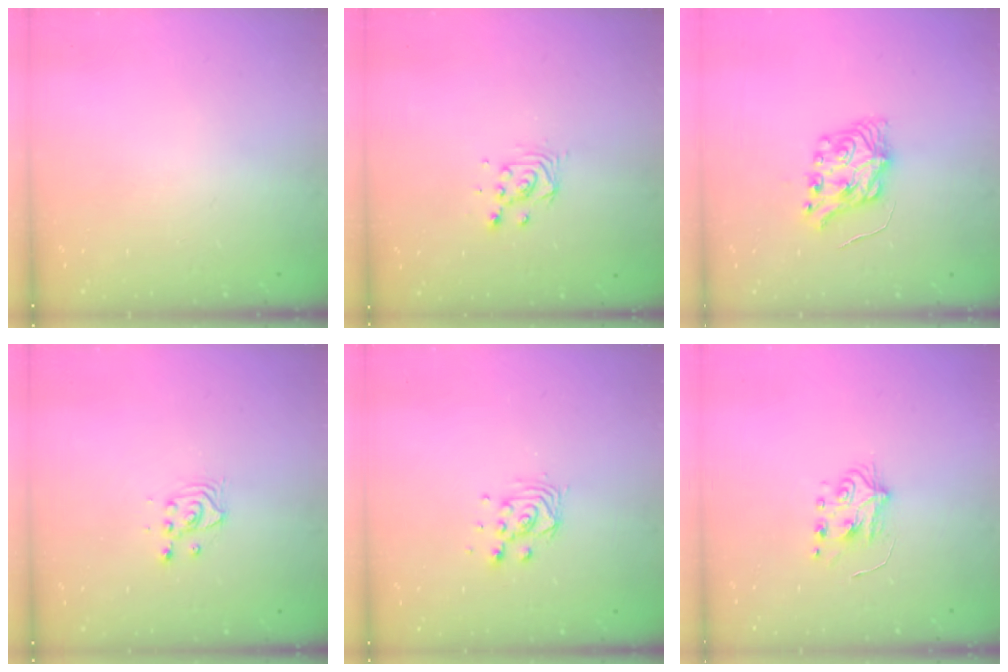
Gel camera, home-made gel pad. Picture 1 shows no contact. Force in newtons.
{"total": 3.8, "press": 3.8, "slide": 0.3}
{"total": 7.1, "press": 7.0, "slide": 0.7}
{"total": 3.4, "press": 3.4, "slide": 0.4}
{"total": 5.9, "press": 5.9, "slide": 0.5}
{"total": 5.9, "press": 5.8, "slide": 0.7}